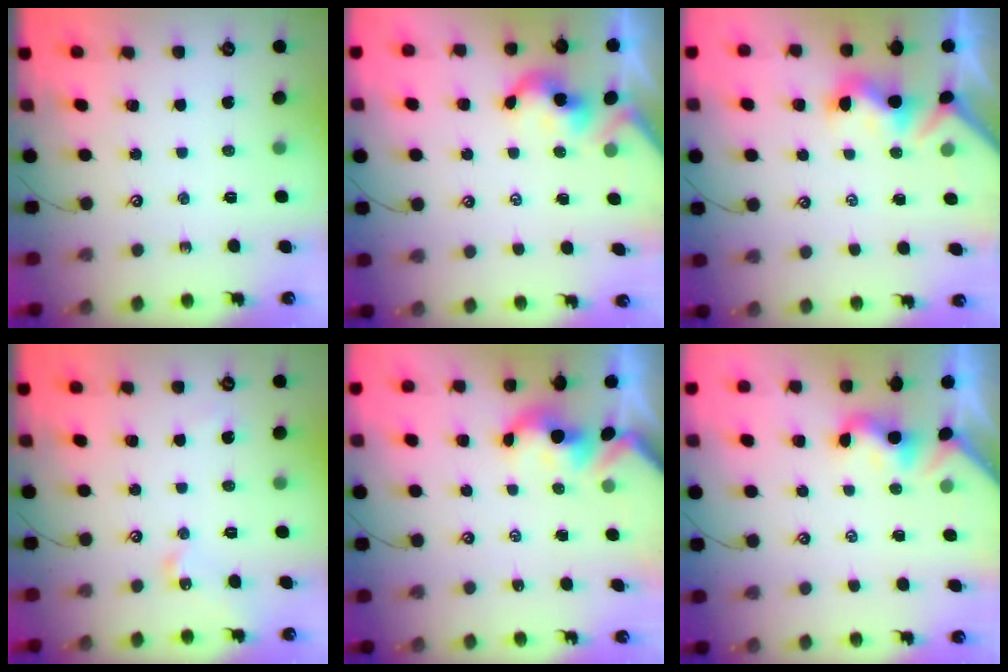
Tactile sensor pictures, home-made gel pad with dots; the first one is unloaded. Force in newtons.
{"total": 1.2, "press": 1.1, "slide": 0.3}
{"total": 1.5, "press": 1.3, "slide": 0.8}
{"total": 7.2, "press": 7.2, "slide": 0.6}
{"total": 1.7, "press": 1.6, "slide": 0.2}
{"total": 2.0, "press": 1.9, "slide": 0.5}